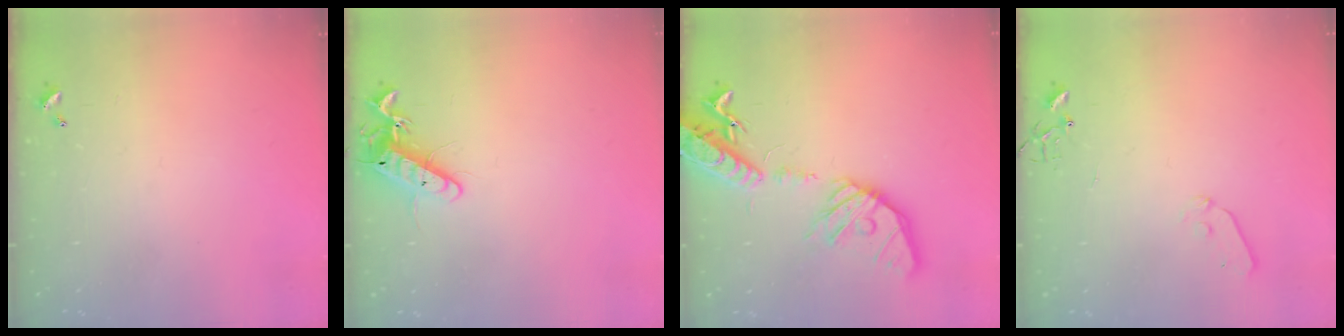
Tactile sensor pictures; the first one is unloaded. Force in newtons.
{"total": 12.8, "press": 12.8, "slide": 0.6}
{"total": 22.7, "press": 22.4, "slide": 3.7}
{"total": 4.9, "press": 4.8, "slide": 0.7}